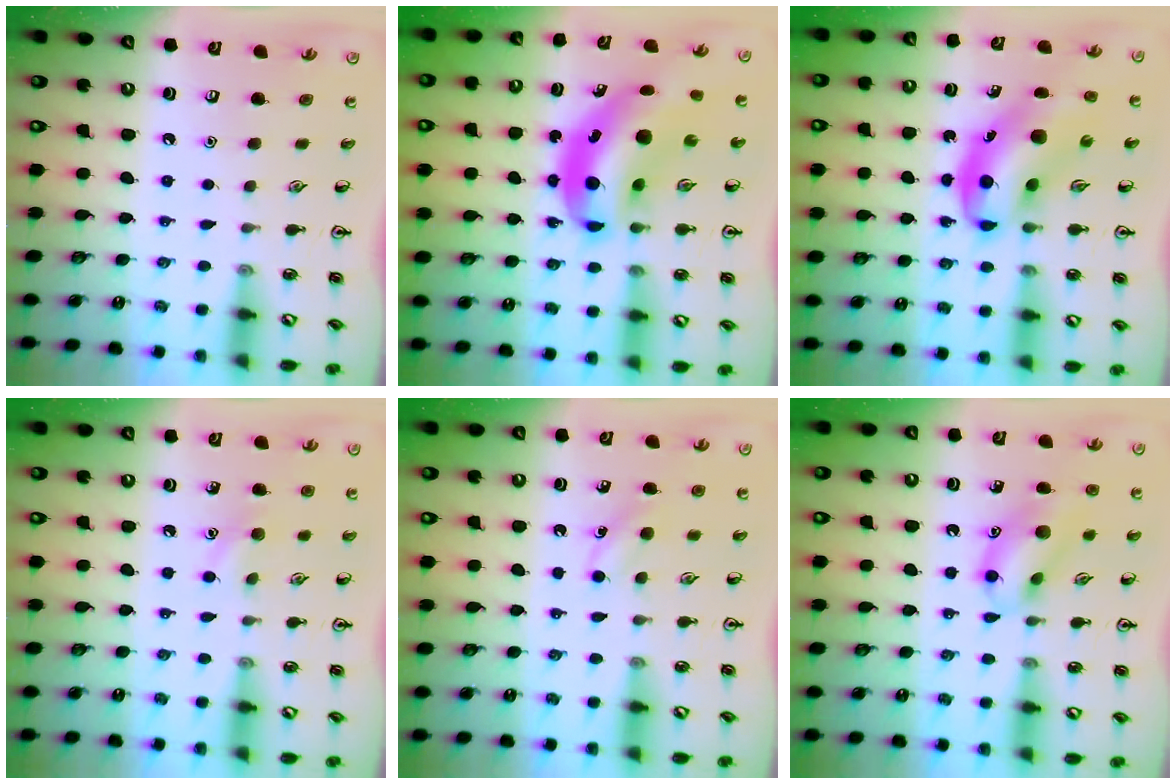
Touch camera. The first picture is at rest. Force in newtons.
{"total": 10.9, "press": 10.3, "slide": 3.5}
{"total": 11.5, "press": 11.1, "slide": 3.0}
{"total": 5.7, "press": 5.5, "slide": 1.5}
{"total": 3.4, "press": 3.2, "slide": 1.0}
{"total": 12.1, "press": 12.1, "slide": 0.8}